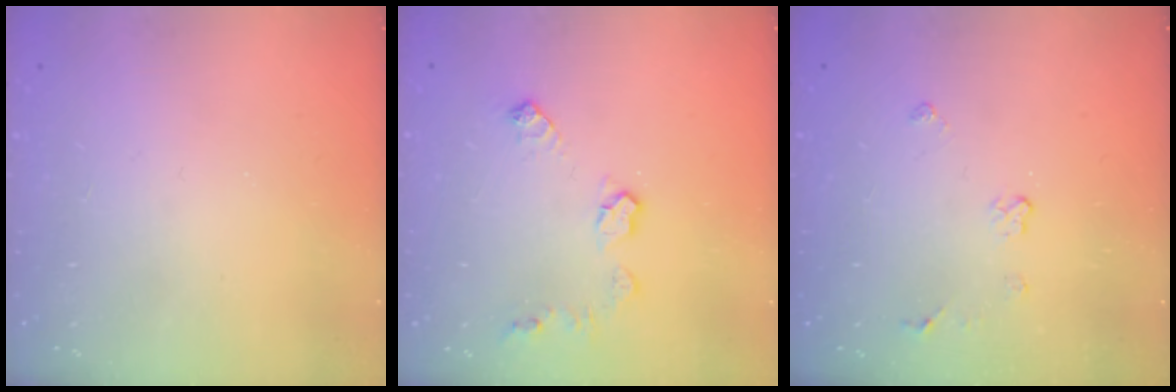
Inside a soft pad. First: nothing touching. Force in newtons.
{"total": 8.3, "press": 8.3, "slide": 0.2}
{"total": 3.7, "press": 3.7, "slide": 0.6}